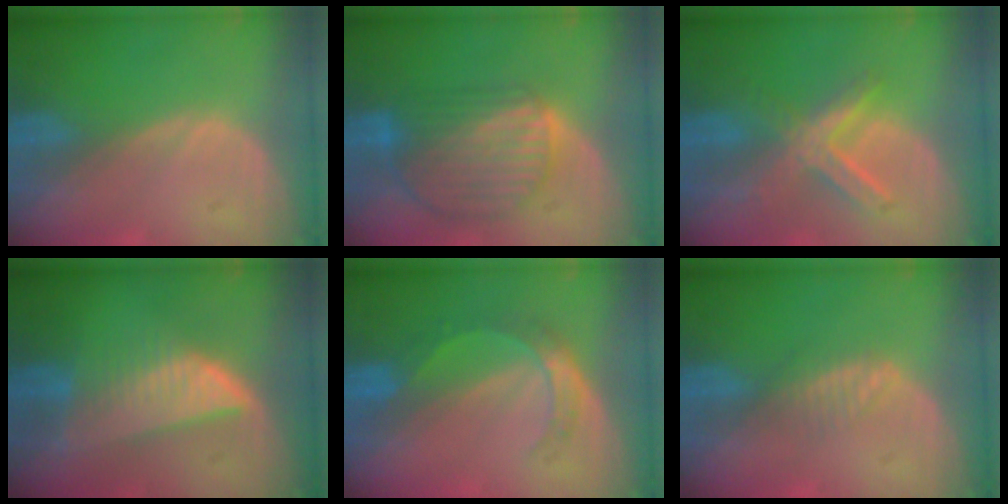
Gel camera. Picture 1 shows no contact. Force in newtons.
{"total": 9.6, "press": 8.1, "slide": 5.1}
{"total": 7.2, "press": 6.4, "slide": 3.4}
{"total": 7.9, "press": 7.0, "slide": 3.7}
{"total": 5.4, "press": 4.7, "slide": 2.5}
{"total": 2.3, "press": 2.3, "slide": 0.1}